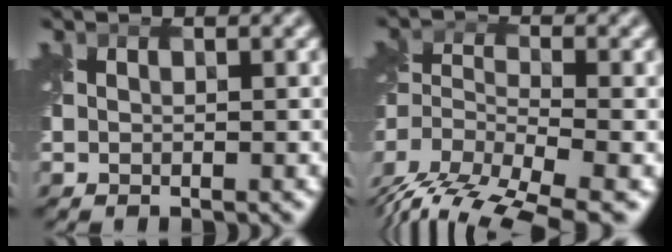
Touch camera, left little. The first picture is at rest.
{"total": 9.2, "force": [-7.1, 3.3, 4.9], "torque": [-0.090, -0.016, -0.122]}